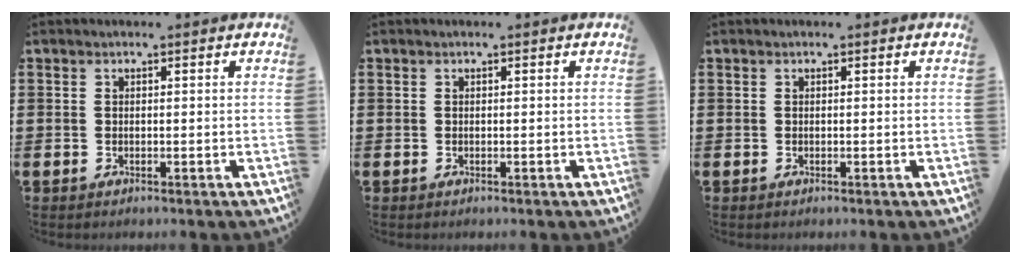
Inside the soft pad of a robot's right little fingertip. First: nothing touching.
{"total": 0.0}
{"total": 0.0}